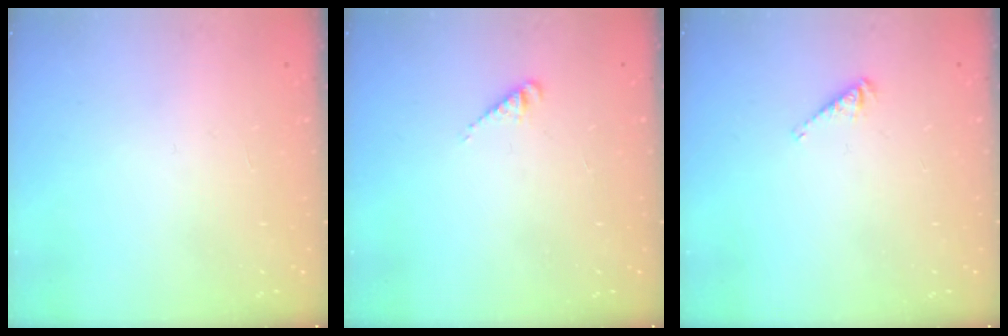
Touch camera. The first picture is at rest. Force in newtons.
{"total": 2.3, "press": 2.3, "slide": 0.2}
{"total": 2.6, "press": 2.6, "slide": 0.1}